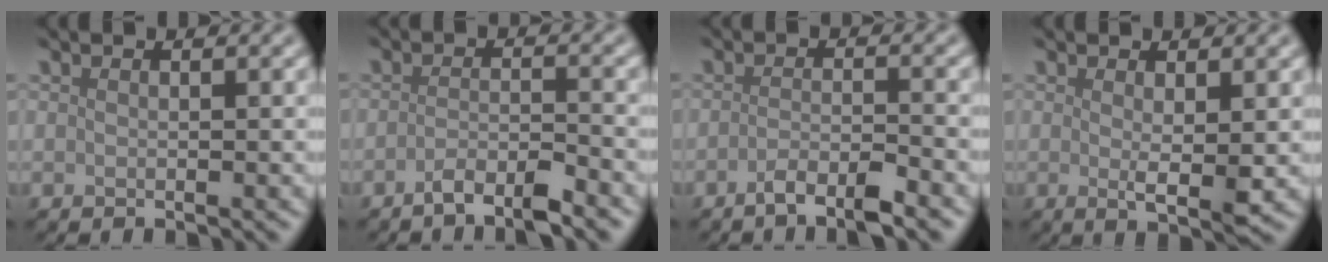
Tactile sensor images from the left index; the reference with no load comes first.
{"total": 3.0, "force": [-2.2, 0.6, 2.0], "torque": [-0.031, 0.004, -0.048]}
{"total": 3.0, "force": [-2.0, 0.6, 2.2], "torque": [-0.035, 0.004, -0.044]}
{"total": 2.4, "force": [0.4, 0.3, 2.3], "torque": [-0.036, -0.010, 0.008]}